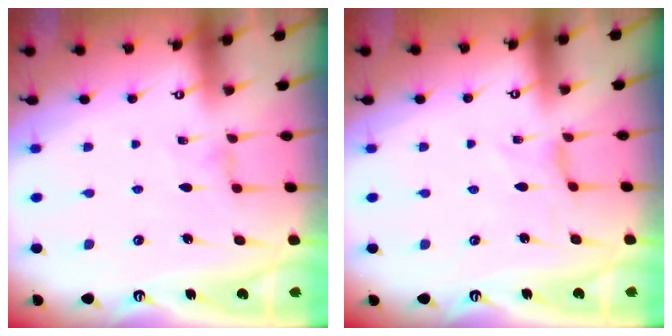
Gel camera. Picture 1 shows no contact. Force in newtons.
{"total": 0.0}